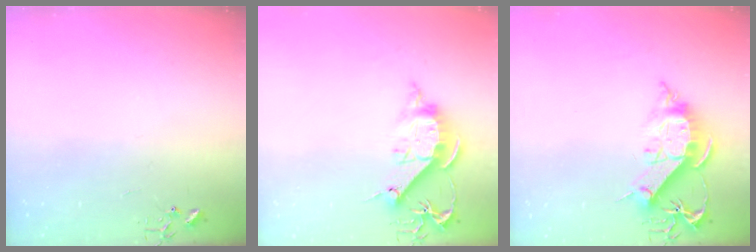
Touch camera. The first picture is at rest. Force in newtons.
{"total": 12.5, "press": 12.5, "slide": 0.2}
{"total": 13.2, "press": 13.1, "slide": 1.5}